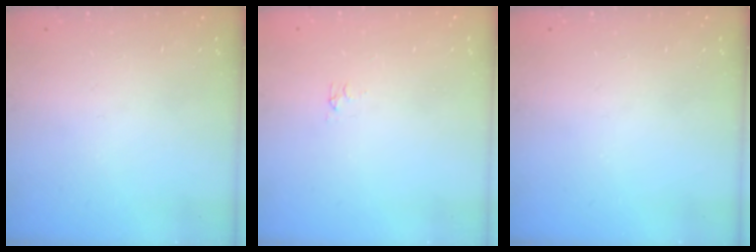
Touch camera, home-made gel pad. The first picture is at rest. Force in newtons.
{"total": 2.9, "press": 2.9, "slide": 0.5}
{"total": 0.0}